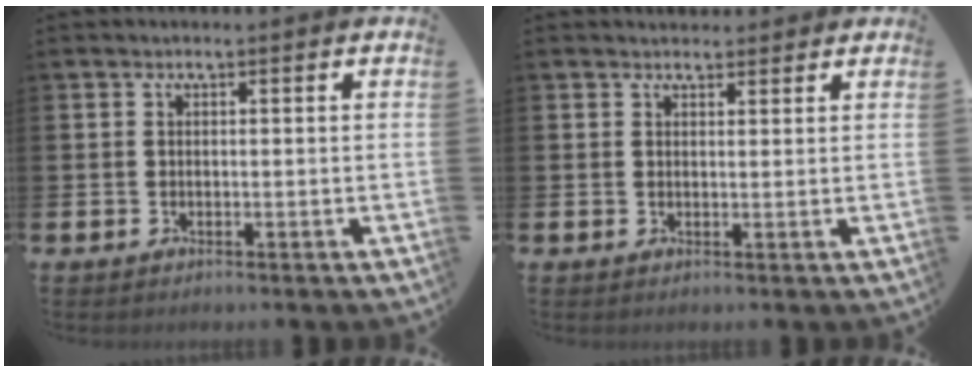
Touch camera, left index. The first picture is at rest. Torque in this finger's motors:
{"motor_torque": [0.70, -1.17, 0.10, 0.01]}